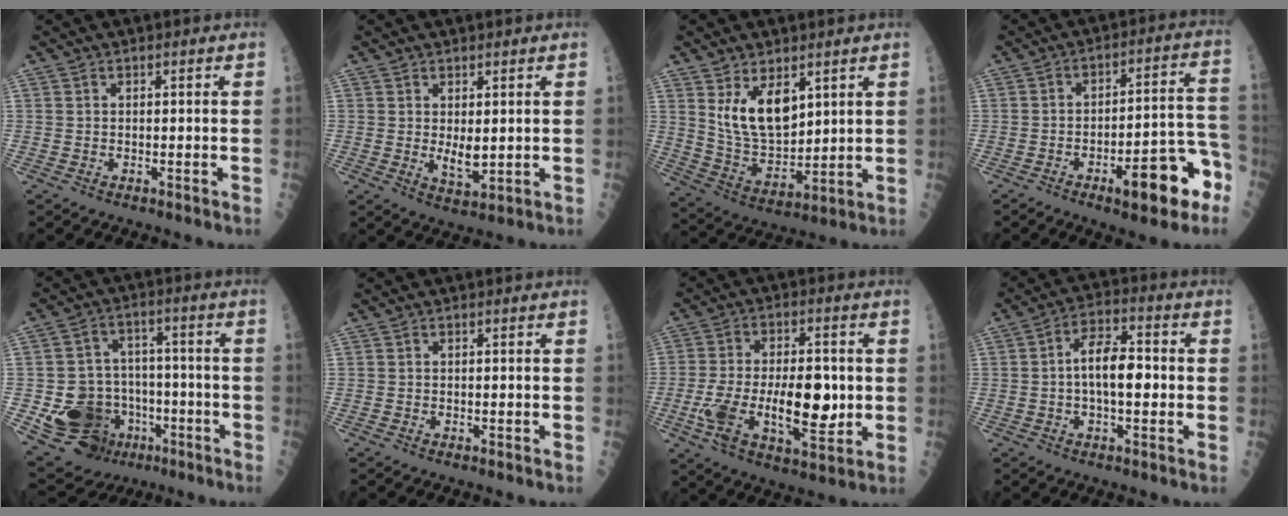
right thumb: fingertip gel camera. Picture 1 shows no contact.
{"total": 3.9, "force": [0.5, 1.8, 3.4], "torque": [-0.049, -0.013, 0.016]}
{"total": 10.9, "force": [4.8, 5.8, 7.9], "torque": [-0.118, -0.034, 0.106]}
{"total": 14.3, "force": [-6.7, 4.6, 11.7], "torque": [-0.140, 0.052, -0.088]}
{"total": 16.2, "force": [-5.6, 13.1, 7.7], "torque": [-0.095, 0.044, -0.074]}
{"total": 0.0}
{"total": 17.2, "force": [-2.0, 7.8, 15.2], "torque": [-0.265, 0.003, -0.028]}
{"total": 9.2, "force": [-0.4, 4.2, 8.1], "torque": [-0.131, 0.024, -0.013]}